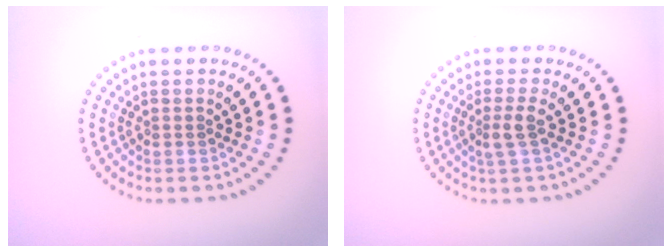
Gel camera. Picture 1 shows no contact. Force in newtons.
{"total": 1.8, "press": 1.3, "slide": 1.3}